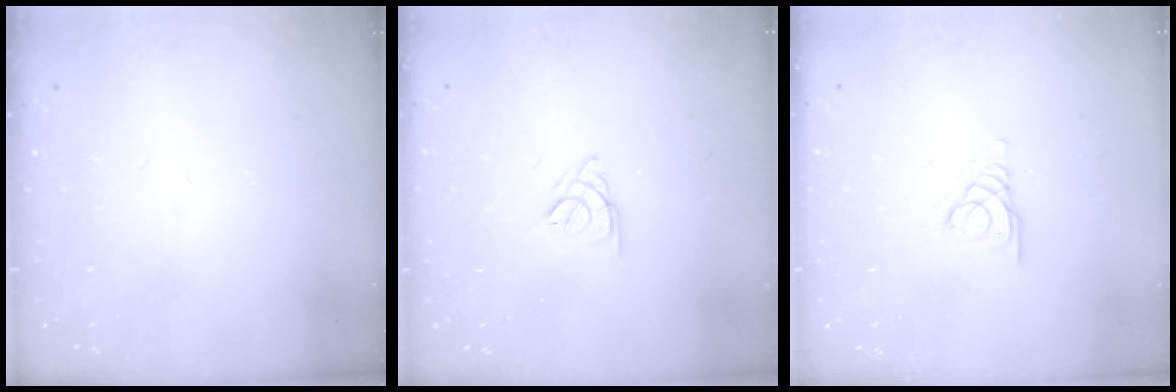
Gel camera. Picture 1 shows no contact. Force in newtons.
{"total": 3.8, "press": 3.8, "slide": 0.6}
{"total": 3.1, "press": 3.1, "slide": 0.2}